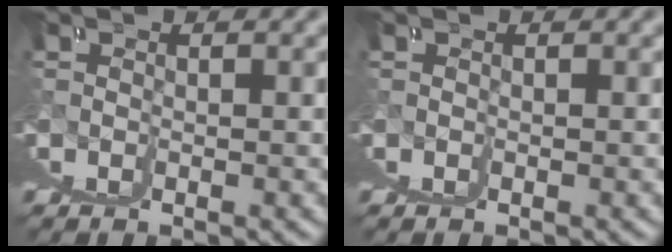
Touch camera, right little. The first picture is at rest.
{"total": 0.0}